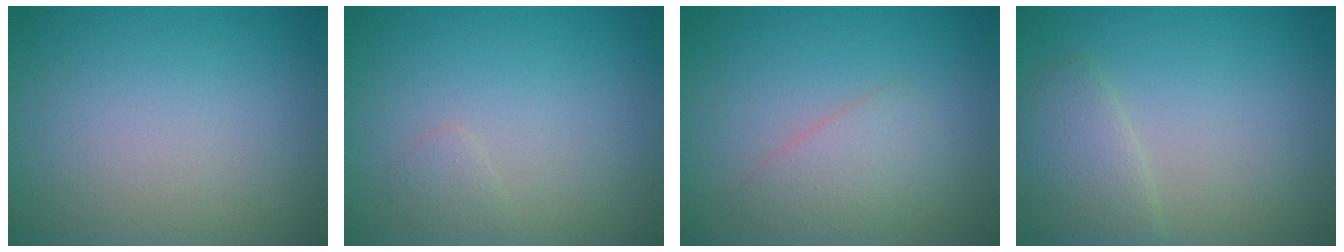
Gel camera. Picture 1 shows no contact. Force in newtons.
{"total": 0.8, "press": 0.8, "slide": 0.1}
{"total": 2.3, "press": 2.3, "slide": 0.1}
{"total": 2.8, "press": 2.8, "slide": 0.2}